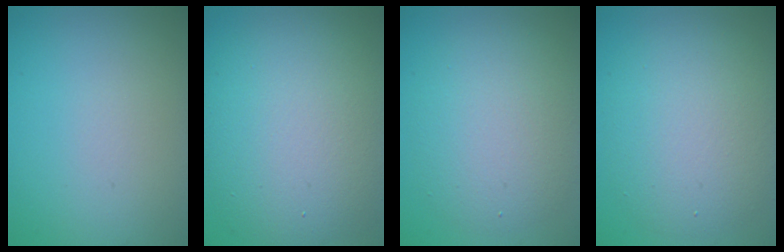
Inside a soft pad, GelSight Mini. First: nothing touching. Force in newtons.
{"total": 10.5, "press": 10.5, "slide": 0.5}
{"total": 5.6, "press": 5.6, "slide": 0.2}
{"total": 6.7, "press": 6.7, "slide": 0.4}